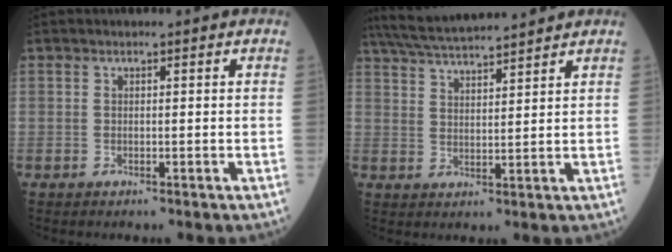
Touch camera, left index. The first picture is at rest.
{"total": 11.0, "force": [10.1, 0.2, 4.2], "torque": [-0.083, 0.027, 0.168]}